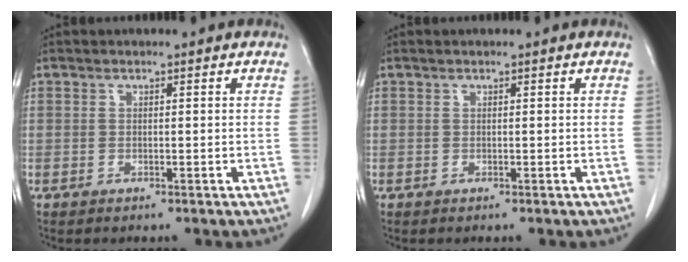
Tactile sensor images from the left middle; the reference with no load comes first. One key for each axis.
{"total": 0.0}